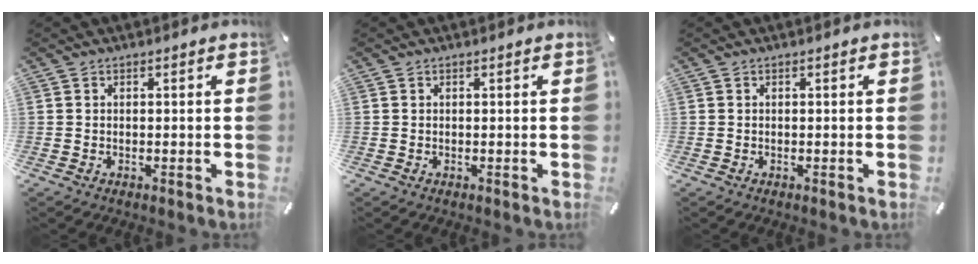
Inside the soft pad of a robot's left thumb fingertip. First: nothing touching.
{"total": 0.0}
{"total": 0.0}